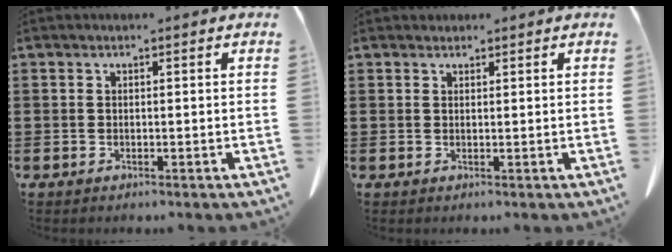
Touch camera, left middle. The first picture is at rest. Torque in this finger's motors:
{"motor_torque": [0.31, 0.11, 0.06, 0.01]}